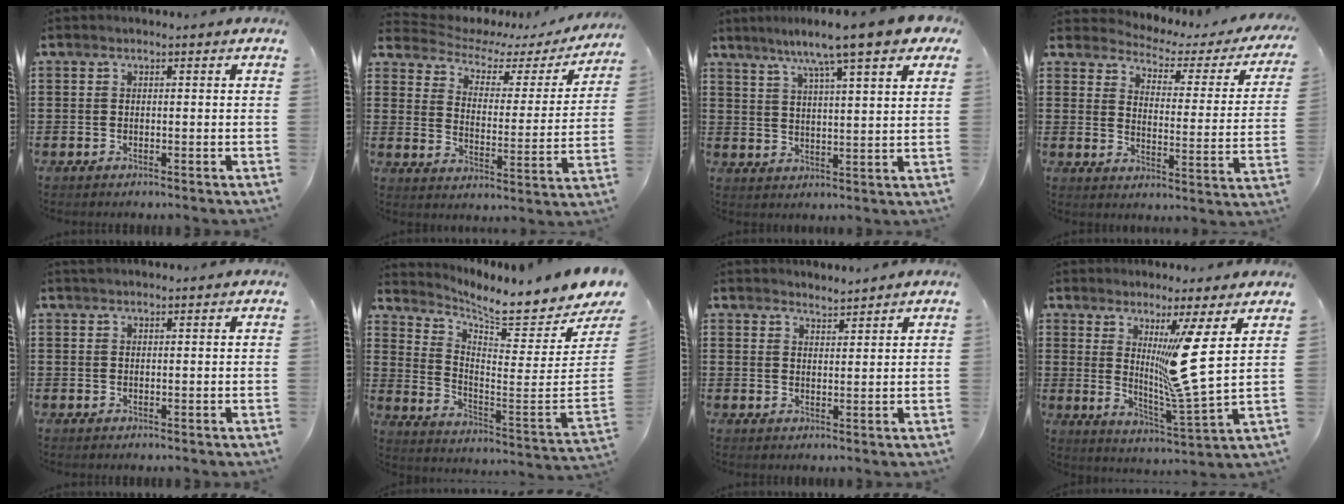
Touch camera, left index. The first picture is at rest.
{"total": 3.5, "force": [2.4, 1.9, 1.6], "torque": [-0.050, -0.015, 0.032]}
{"total": 9.6, "force": [7.4, 0.6, 6.1], "torque": [-0.126, -0.023, 0.120]}
{"total": 2.6, "force": [2.3, 0.6, 0.9], "torque": [-0.038, -0.023, 0.030]}
{"total": 0.7, "force": [0.6, 0.2, 0.2], "torque": [-0.004, 0.001, 0.012]}
{"total": 6.1, "force": [5.6, -0.4, 2.5], "torque": [-0.066, -0.066, 0.085]}
{"total": 2.9, "force": [2.9, 0.0, -0.2], "torque": [-0.004, -0.008, 0.057]}
{"total": 10.4, "force": [3.9, -0.4, 9.6], "torque": [-0.155, -0.040, 0.059]}